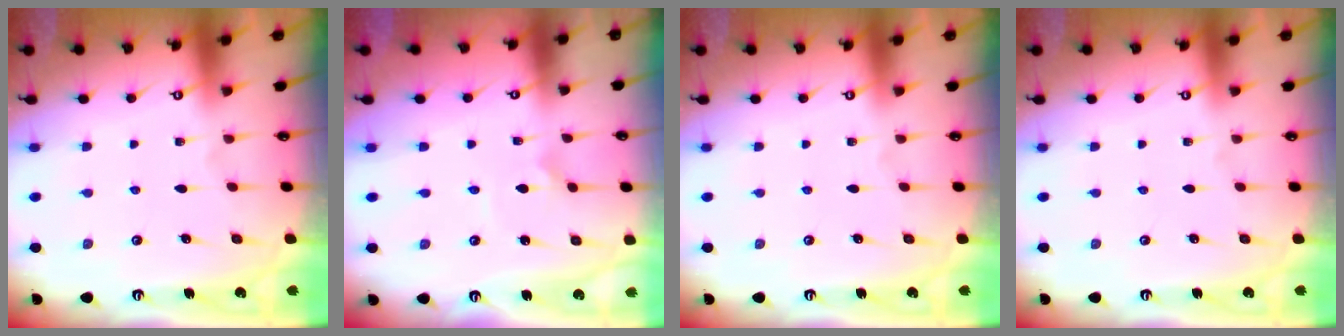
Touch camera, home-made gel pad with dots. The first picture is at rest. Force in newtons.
{"total": 1.8, "press": 1.8, "slide": 0.1}
{"total": 0.0}
{"total": 0.0}